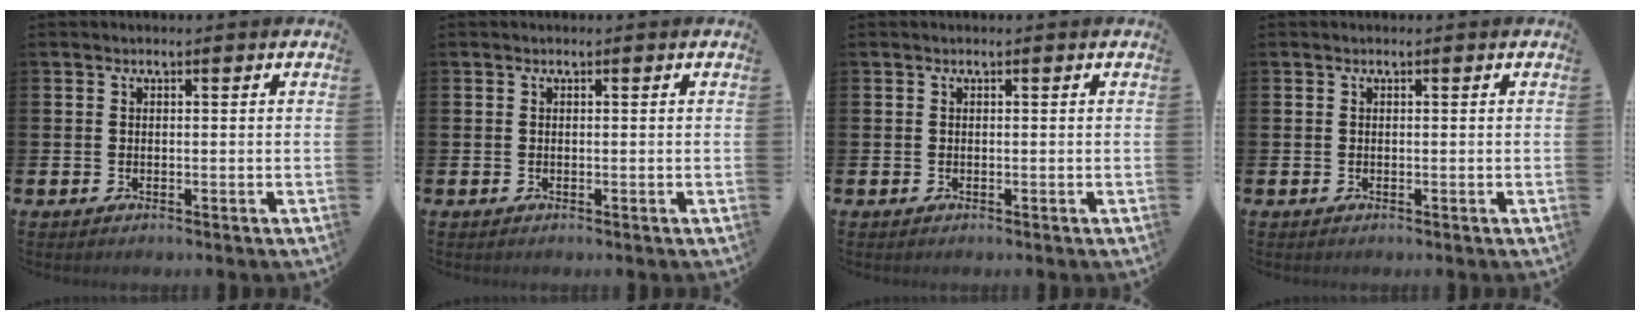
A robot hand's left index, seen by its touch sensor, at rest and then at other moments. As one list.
[{"total": 0.0}, {"total": 0.0}, {"total": 0.0}]